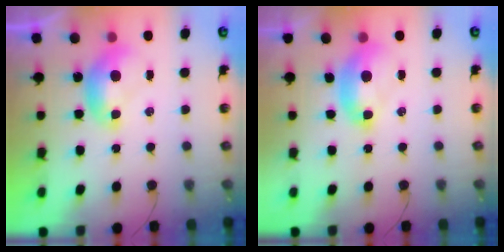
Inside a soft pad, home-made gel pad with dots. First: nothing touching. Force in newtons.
{"total": 2.7, "press": 2.6, "slide": 0.6}